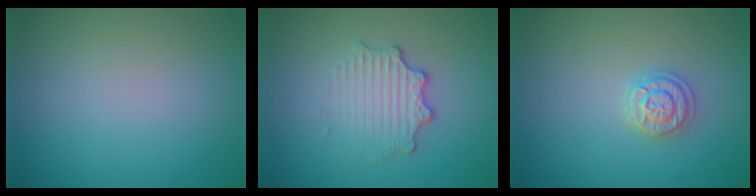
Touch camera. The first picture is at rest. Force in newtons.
{"total": 3.4, "press": 2.7, "slide": 2.0}
{"total": 2.1, "press": 2.1, "slide": 0.5}